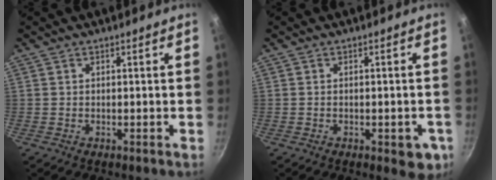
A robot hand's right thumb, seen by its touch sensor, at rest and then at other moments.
{"total": 5.5, "force": [-2.0, 2.5, 4.5], "torque": [-0.036, 0.003, -0.022]}